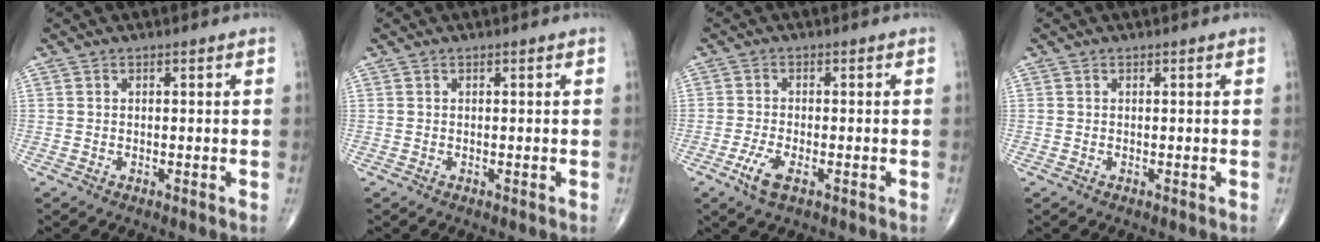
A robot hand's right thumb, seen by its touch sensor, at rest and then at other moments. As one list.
[{"total": 0.0}, {"total": 4.3, "force": [-2.1, 1.6, 3.4], "torque": [-0.075, 0.000, -0.039]}, {"total": 0.0}]